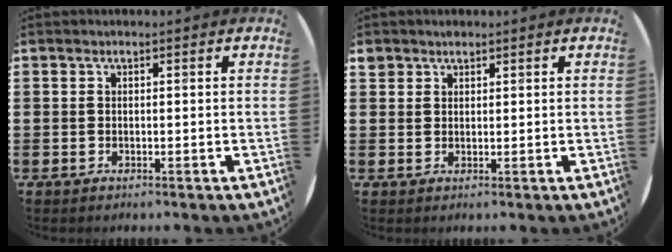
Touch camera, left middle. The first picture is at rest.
{"total": 1.5, "force": [1.3, 0.8, 0.0], "torque": [0.006, 0.000, 0.025]}